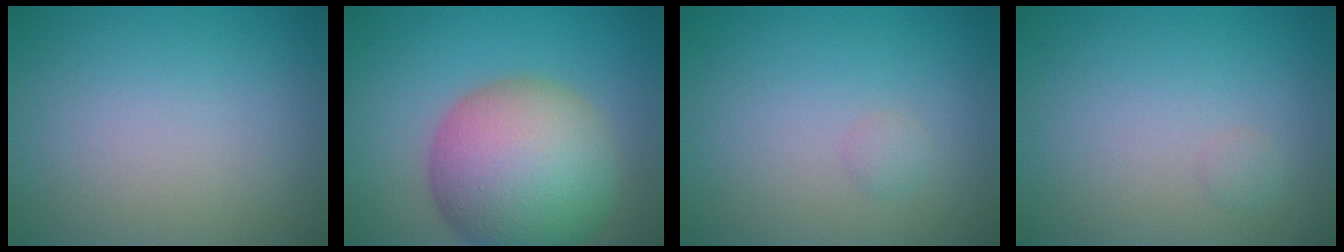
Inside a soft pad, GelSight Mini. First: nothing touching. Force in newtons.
{"total": 12.0, "press": 12.0, "slide": 0.5}
{"total": 0.8, "press": 0.8, "slide": 0.0}
{"total": 0.6, "press": 0.6, "slide": 0.0}